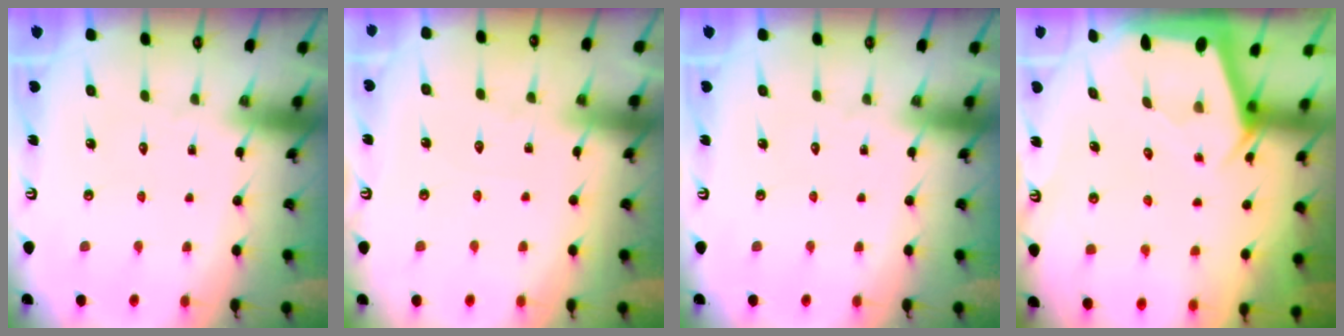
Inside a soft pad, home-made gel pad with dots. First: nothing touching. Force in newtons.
{"total": 1.6, "press": 1.6, "slide": 0.2}
{"total": 0.0}
{"total": 2.1, "press": 2.0, "slide": 0.3}